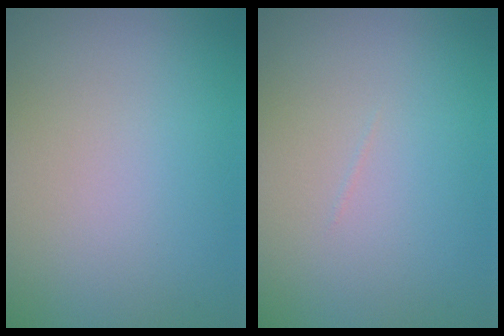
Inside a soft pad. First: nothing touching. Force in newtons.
{"total": 0.0}